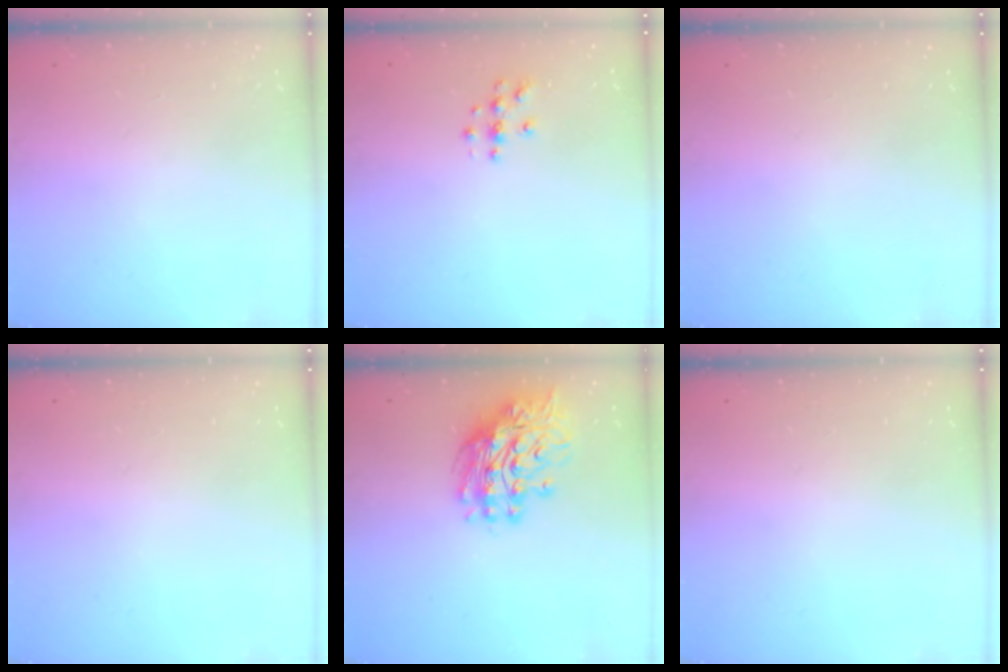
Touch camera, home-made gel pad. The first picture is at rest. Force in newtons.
{"total": 3.6, "press": 3.6, "slide": 0.5}
{"total": 0.0}
{"total": 0.0}
{"total": 14.5, "press": 14.4, "slide": 1.3}
{"total": 0.0}